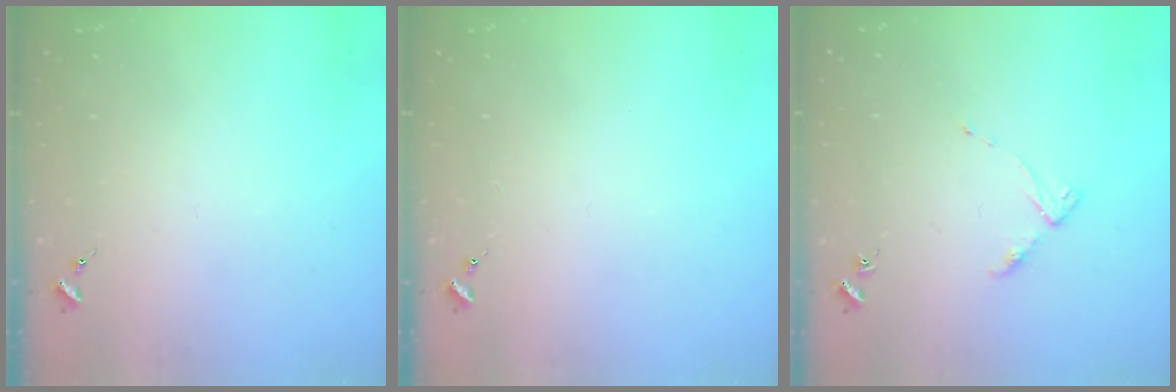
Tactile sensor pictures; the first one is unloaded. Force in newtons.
{"total": 0.0}
{"total": 3.8, "press": 3.8, "slide": 0.5}